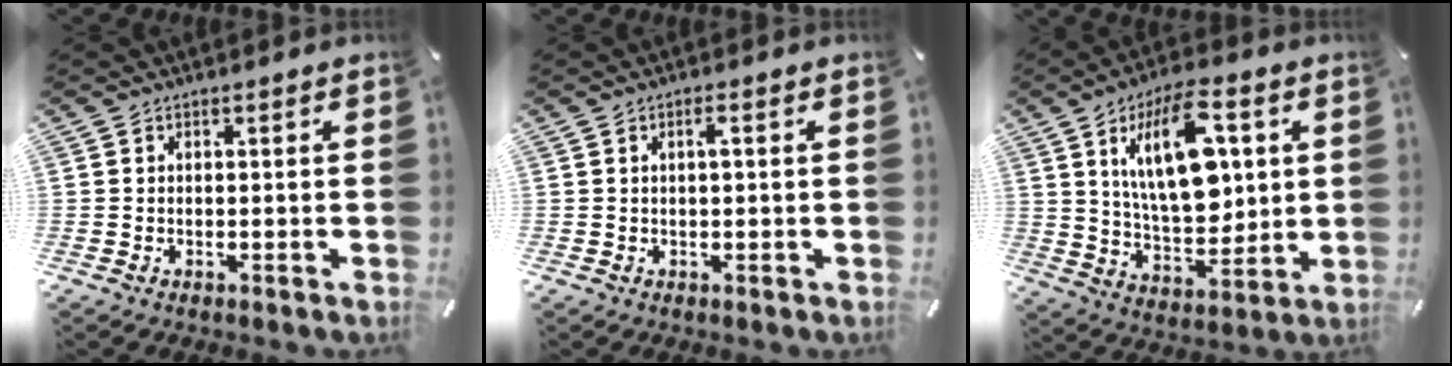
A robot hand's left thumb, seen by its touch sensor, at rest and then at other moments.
{"total": 1.8, "force": [0.4, 0.4, 1.7], "torque": [-0.034, 0.003, 0.005]}
{"total": 18.8, "force": [6.3, 9.8, 14.8], "torque": [-0.263, -0.014, 0.101]}